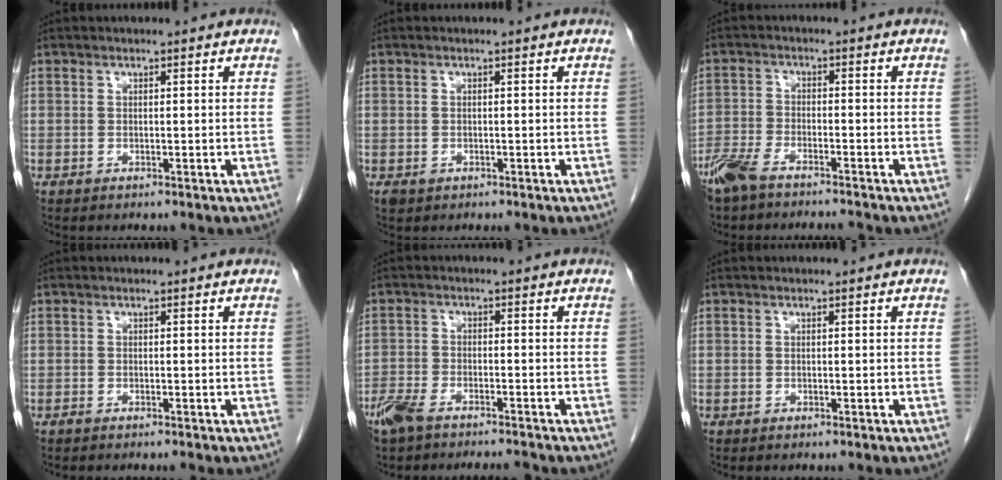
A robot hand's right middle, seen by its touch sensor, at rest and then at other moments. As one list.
[{"total": 1.1, "force": [-0.5, 0.9, 0.5], "torque": [-0.010, 0.001, -0.003]}, {"total": 6.6, "force": [-5.6, 1.3, 3.1], "torque": [-0.065, -0.010, -0.107]}, {"total": 0.7, "force": [-0.6, 0.0, 0.2], "torque": [-0.007, -0.001, -0.012]}, {"total": 6.7, "force": [-5.7, 1.6, 3.1], "torque": [-0.062, -0.008, -0.102]}, {"total": 0.0}]